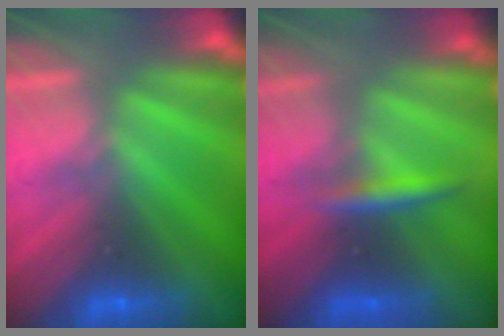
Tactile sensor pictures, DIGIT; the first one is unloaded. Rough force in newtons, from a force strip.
{"total": 2.5}